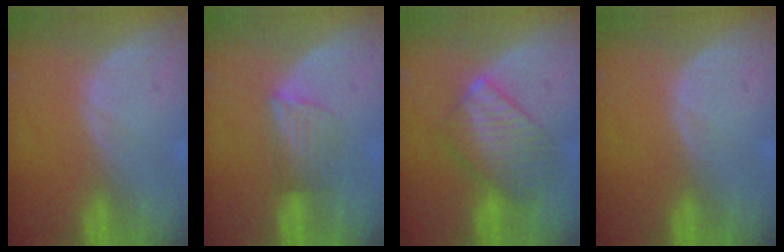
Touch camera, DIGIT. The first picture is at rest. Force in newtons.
{"total": 4.1, "press": 3.8, "slide": 1.3}
{"total": 7.9, "press": 7.9, "slide": 0.3}
{"total": 0.0}